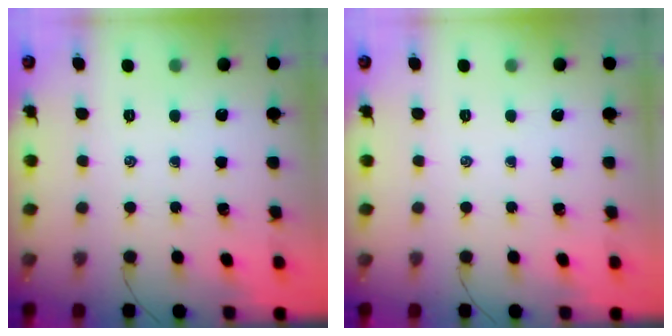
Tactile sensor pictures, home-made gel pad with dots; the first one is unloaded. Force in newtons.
{"total": 0.0}